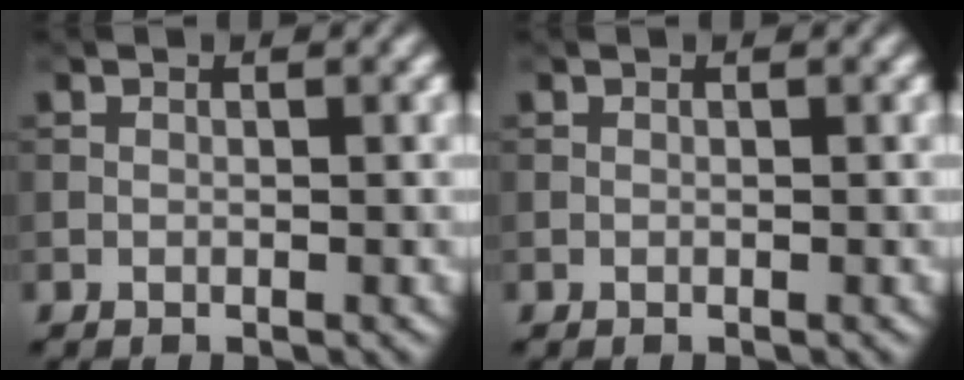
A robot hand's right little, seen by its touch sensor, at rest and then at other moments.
{"total": 0.0}